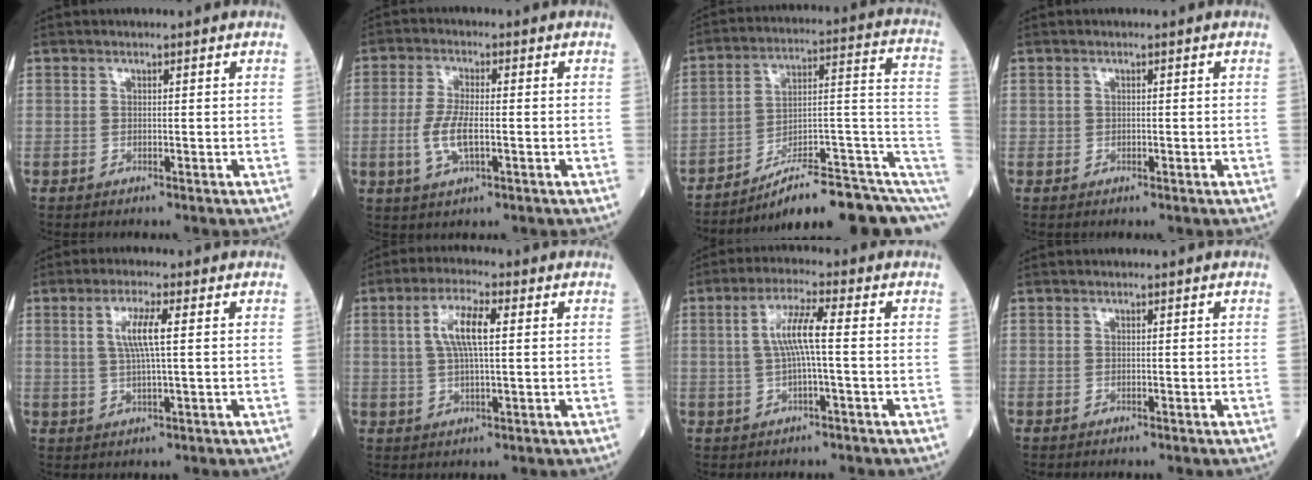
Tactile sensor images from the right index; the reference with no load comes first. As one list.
[{"total": 5.6, "force": [-1.1, 1.7, 5.3], "torque": [-0.119, -0.004, -0.017]}, {"total": 18.4, "force": [-10.7, 3.1, 14.6], "torque": [-0.134, 0.065, -0.149]}, {"total": 0.0}, {"total": 5.0, "force": [1.2, 0.1, 4.8], "torque": [-0.098, 0.003, 0.027]}, {"total": 6.4, "force": [1.6, 1.2, 6.1], "torque": [-0.126, 0.010, 0.034]}, {"total": 5.7, "force": [0.4, 0.2, 5.7], "torque": [-0.115, 0.012, 0.009]}, {"total": 0.0}]